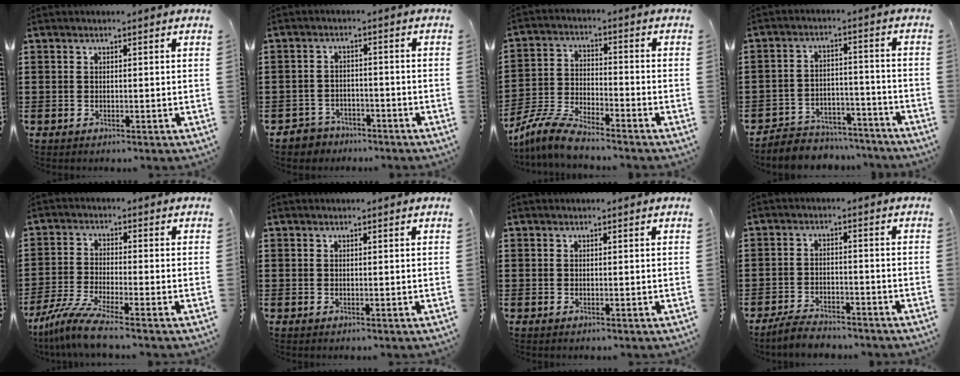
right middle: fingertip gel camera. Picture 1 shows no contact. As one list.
[{"total": 3.0, "force": [-2.8, 0.9, -0.3], "torque": [-0.006, -0.001, -0.061]}, {"total": 7.1, "force": [-6.5, 0.7, 2.6], "torque": [-0.064, 0.001, -0.128]}, {"total": 4.9, "force": [-4.7, 1.3, 0.0], "torque": [-0.003, 0.013, -0.098]}, {"total": 6.5, "force": [-5.3, 0.1, 3.8], "torque": [-0.095, -0.024, -0.104]}, {"total": 0.0}, {"total": 0.0}, {"total": 3.7, "force": [-3.6, 0.6, 0.6], "torque": [-0.014, 0.007, -0.073]}]